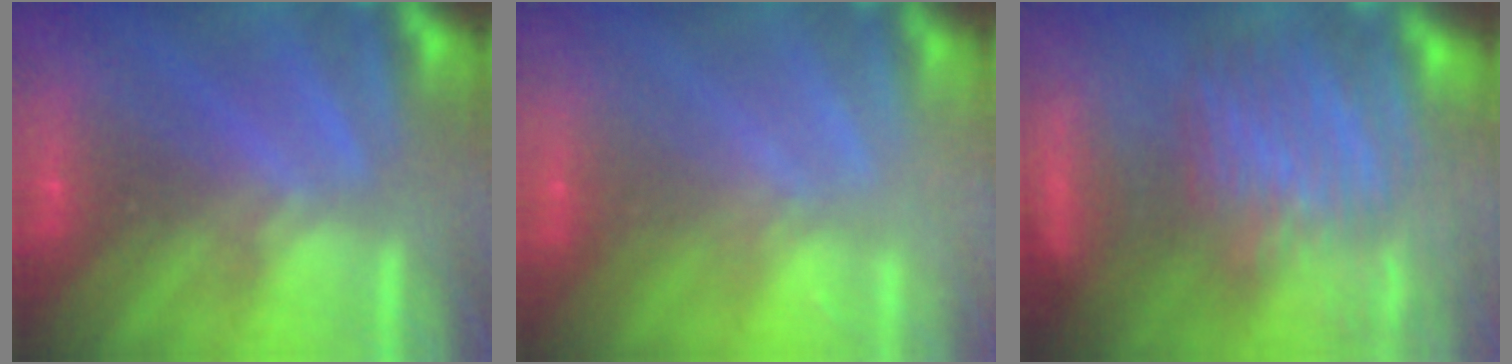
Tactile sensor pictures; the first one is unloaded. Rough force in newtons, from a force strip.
{"total": 2.5}
{"total": 9.2}